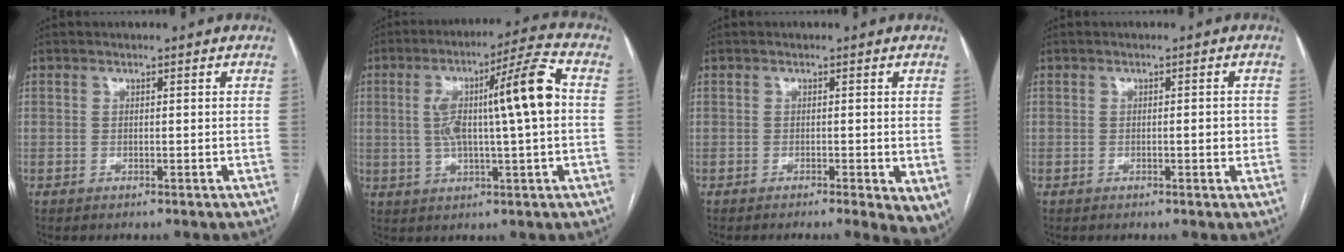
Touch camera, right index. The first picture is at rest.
{"total": 13.3, "force": [1.3, 0.9, 13.2], "torque": [-0.220, 0.028, 0.021]}
{"total": 6.1, "force": [-3.4, 1.8, 4.7], "torque": [-0.043, -0.013, -0.057]}
{"total": 1.7, "force": [-0.2, 0.3, 1.6], "torque": [-0.024, 0.001, -0.004]}